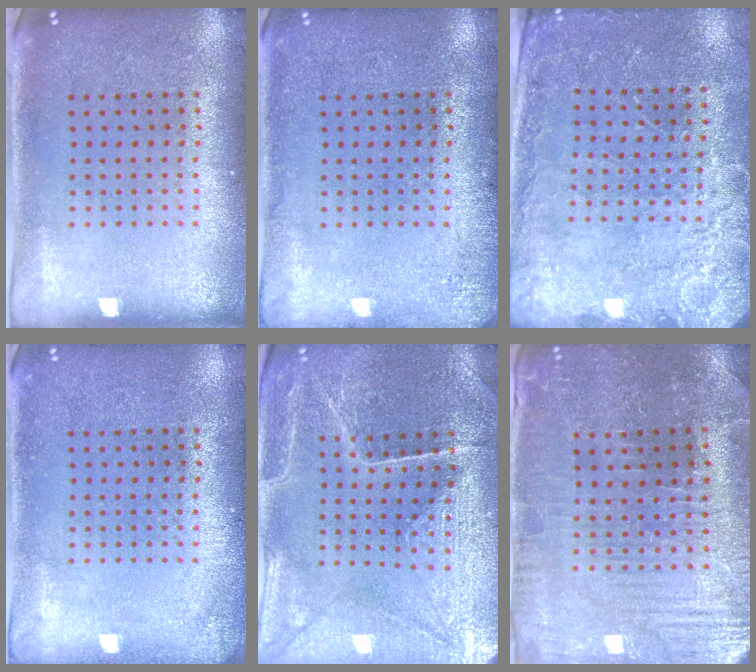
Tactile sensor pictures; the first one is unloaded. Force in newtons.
{"total": 1.6, "press": 1.6, "slide": 0.3}
{"total": 2.5, "press": 2.5, "slide": 0.5}
{"total": 0.9, "press": 0.9, "slide": 0.1}
{"total": 2.9, "press": 2.9, "slide": 0.2}
{"total": 1.8, "press": 1.8, "slide": 0.3}